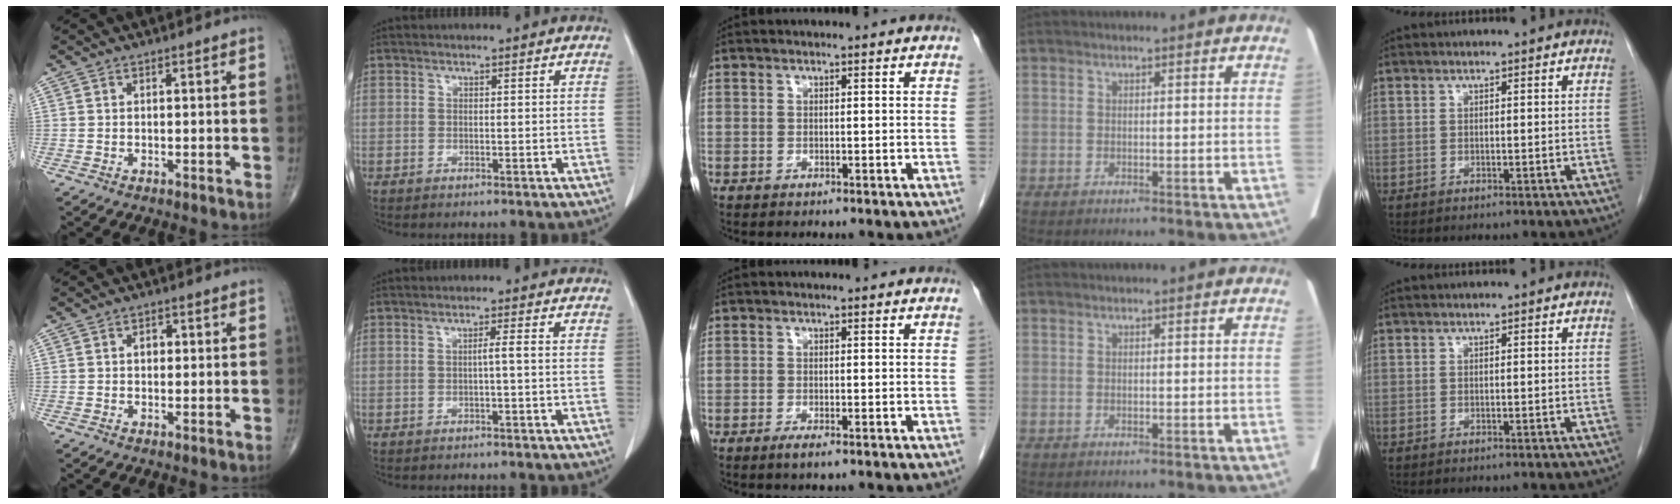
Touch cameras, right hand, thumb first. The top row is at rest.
{"thumb": {"total": 3.2, "force": [0.3, 2.2, 2.2], "torque": [-0.027, 0.010, 0.002]}, "index": {"total": 1.4, "force": [-0.2, -0.3, 1.3], "torque": [-0.022, 0.002, -0.004]}, "middle": {"total": 1.6, "force": [-1.0, 0.1, 1.3], "torque": [-0.029, -0.006, -0.017]}}